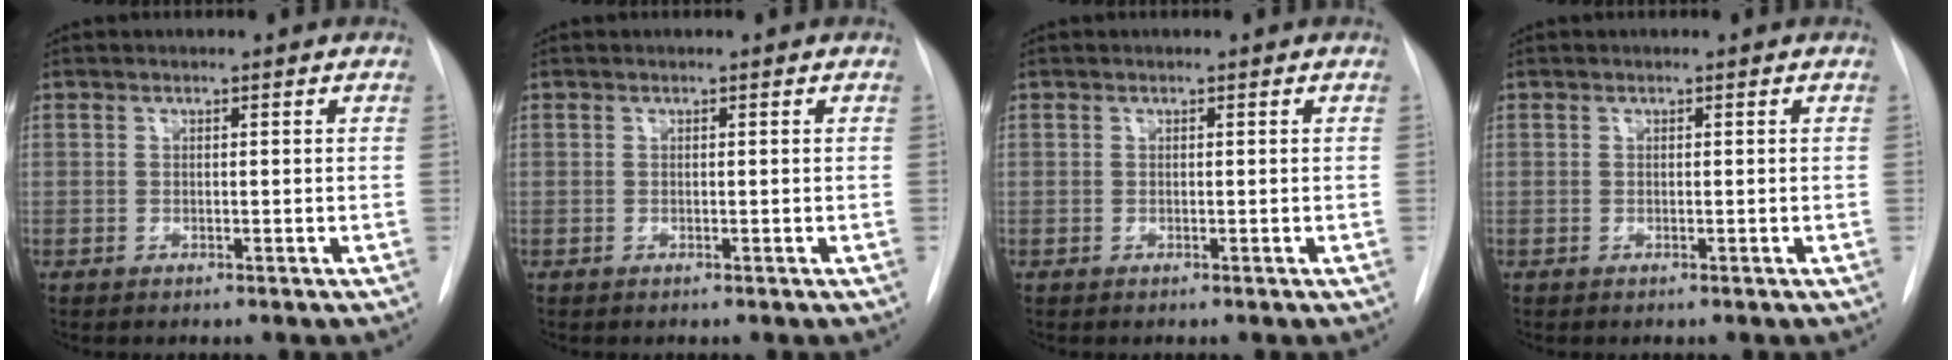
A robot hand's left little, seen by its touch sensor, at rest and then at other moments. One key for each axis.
{"total": 0.0}
{"total": 0.0}
{"total": 0.0}